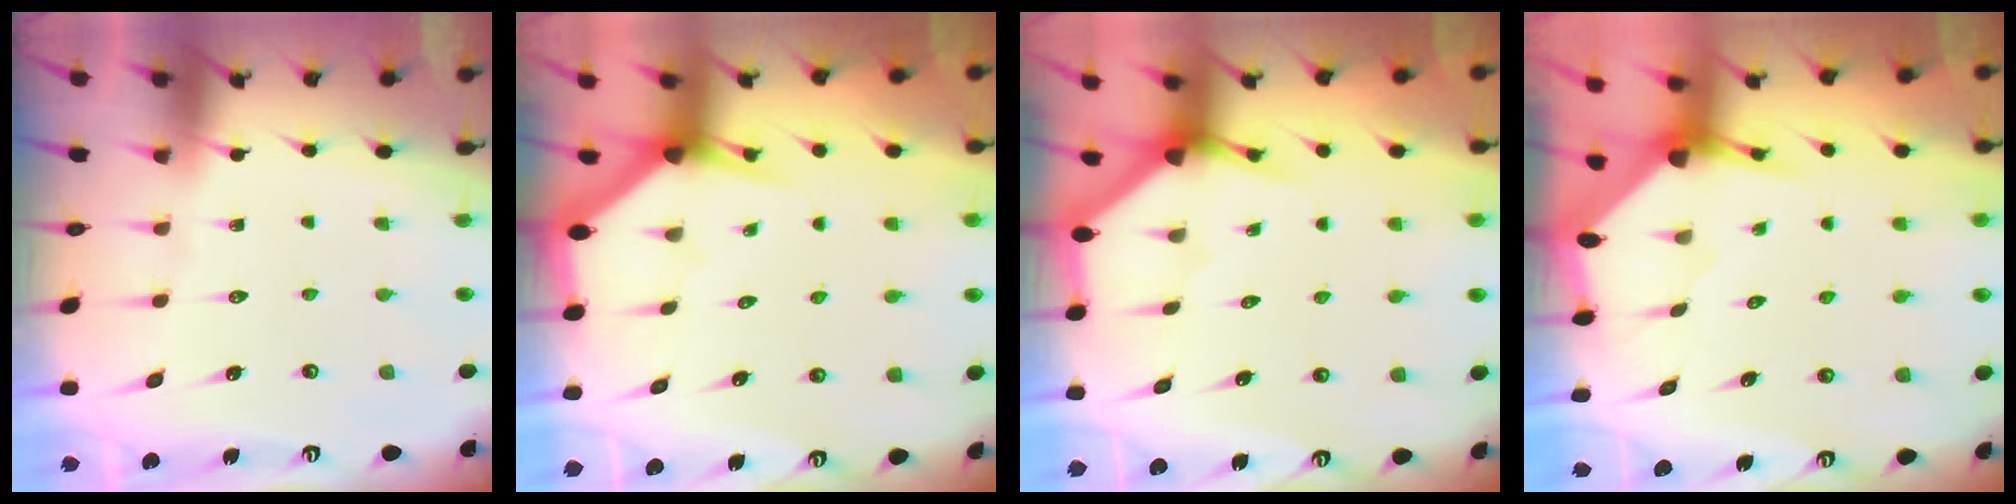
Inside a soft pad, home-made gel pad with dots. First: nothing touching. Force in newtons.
{"total": 2.6, "press": 2.6, "slide": 0.0}
{"total": 3.4, "press": 3.4, "slide": 0.2}
{"total": 3.5, "press": 3.5, "slide": 0.5}